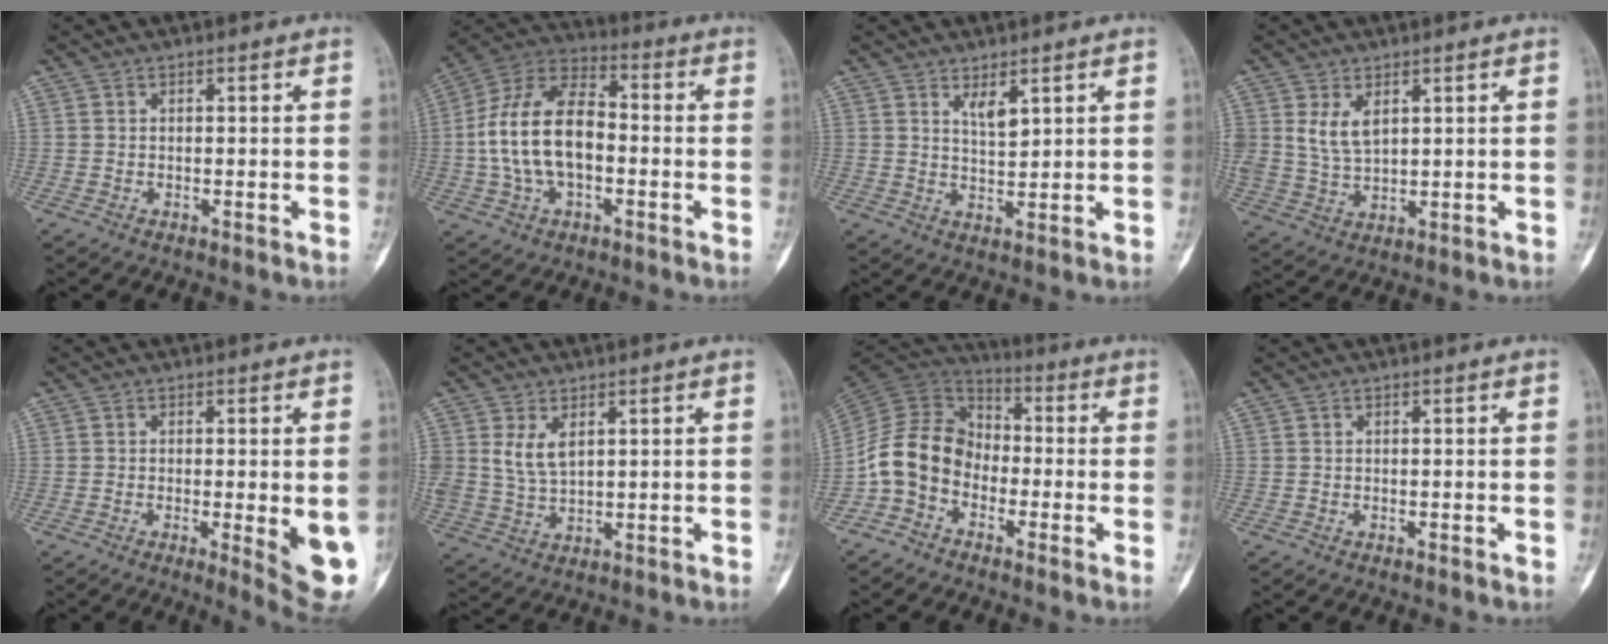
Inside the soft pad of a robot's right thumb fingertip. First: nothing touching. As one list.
[{"total": 16.4, "force": [-1.3, 9.6, 13.3], "torque": [-0.249, 0.038, -0.028]}, {"total": 3.4, "force": [2.1, 1.2, 2.4], "torque": [-0.037, -0.020, 0.042]}, {"total": 5.6, "force": [2.3, 3.0, 4.1], "torque": [-0.075, -0.011, 0.055]}, {"total": 8.7, "force": [-1.8, 2.1, 8.2], "torque": [-0.101, -0.018, -0.020]}, {"total": 5.1, "force": [2.1, 2.6, 3.9], "torque": [-0.075, -0.010, 0.051]}, {"total": 11.5, "force": [-4.0, 9.1, 5.9], "torque": [-0.102, 0.060, -0.093]}, {"total": 0.0}]